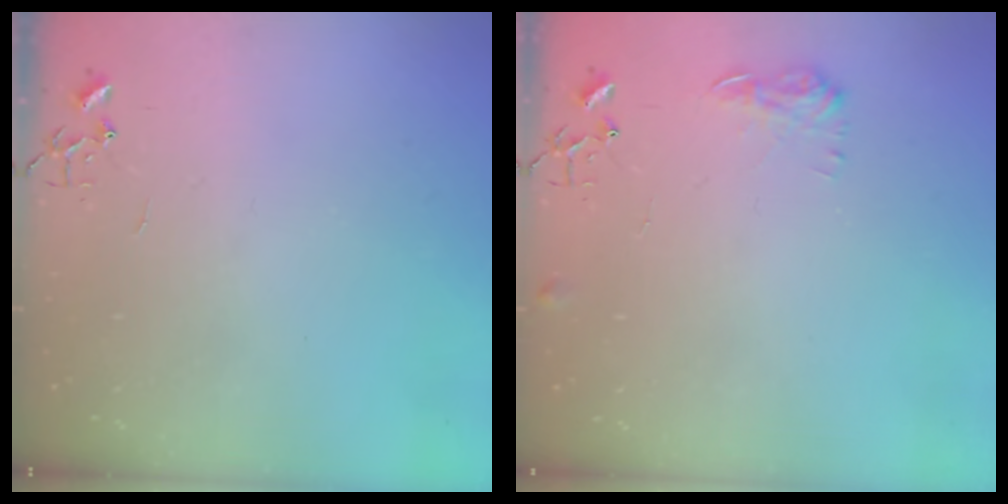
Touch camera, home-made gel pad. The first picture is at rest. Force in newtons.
{"total": 7.6, "press": 7.6, "slide": 0.3}